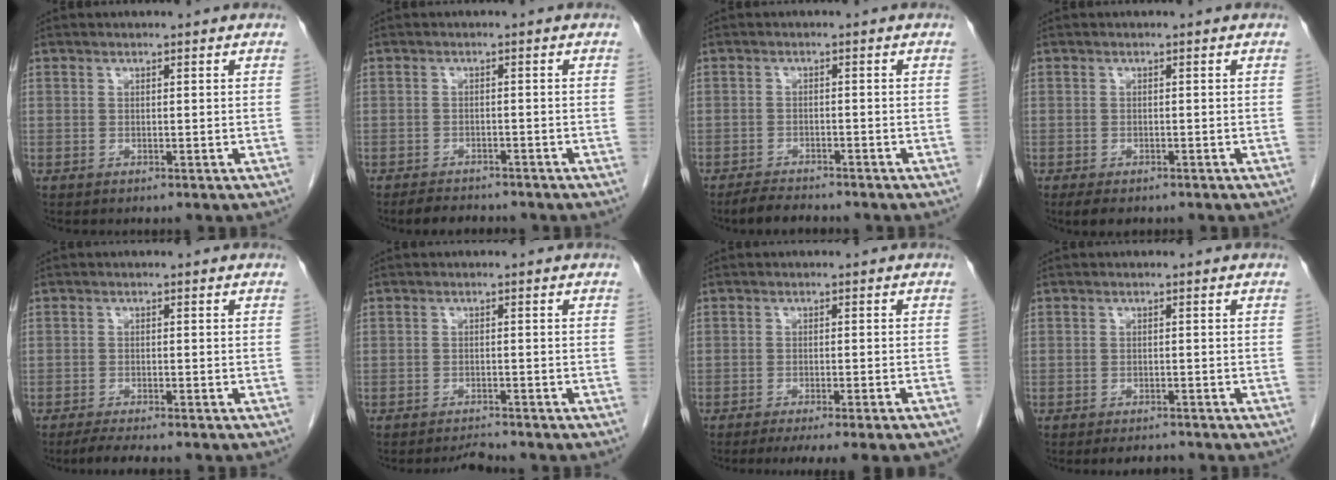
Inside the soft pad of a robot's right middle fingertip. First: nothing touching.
{"total": 4.2, "force": [-3.8, 1.3, 1.3], "torque": [-0.028, -0.010, -0.055]}
{"total": 3.8, "force": [-3.5, 0.7, 1.4], "torque": [-0.033, -0.013, -0.059]}
{"total": 3.4, "force": [-2.5, 1.5, 1.7], "torque": [-0.031, -0.008, -0.033]}
{"total": 4.1, "force": [-3.4, 0.2, 2.3], "torque": [-0.044, -0.013, -0.052]}
{"total": 1.8, "force": [-1.8, -0.3, 0.0], "torque": [-0.005, -0.013, -0.025]}
{"total": 10.6, "force": [-8.7, 0.3, 6.1], "torque": [-0.070, -0.018, -0.115]}
{"total": 2.3, "force": [-2.2, 0.5, 0.7], "torque": [-0.016, -0.008, -0.028]}